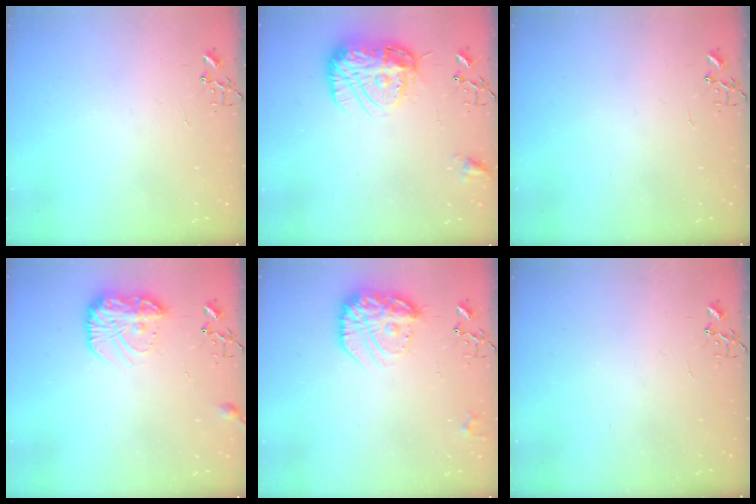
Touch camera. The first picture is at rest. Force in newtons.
{"total": 16.8, "press": 16.7, "slide": 1.5}
{"total": 0.0}
{"total": 13.9, "press": 13.8, "slide": 0.8}
{"total": 17.3, "press": 17.3, "slide": 1.3}
{"total": 0.0}